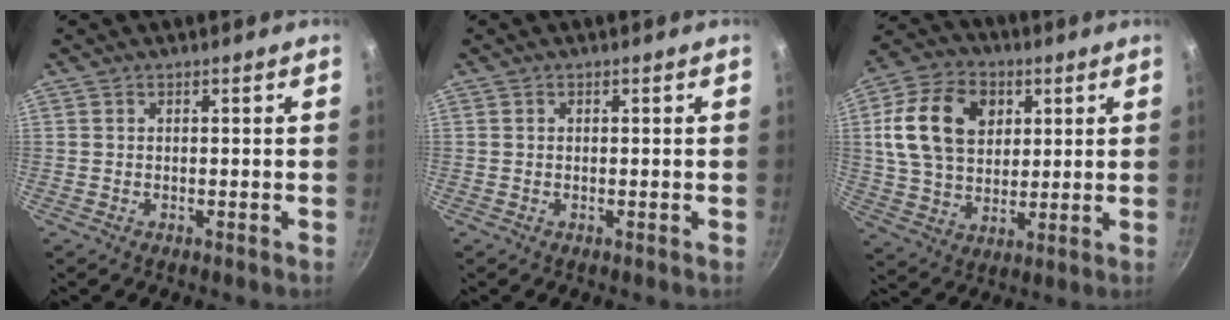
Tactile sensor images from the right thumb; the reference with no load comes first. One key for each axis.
{"total": 0.0}
{"total": 17.0, "fx": 4.5, "fy": 12.4, "fz": 10.7, "tx": -0.177, "ty": 0.001, "tz": 0.075}